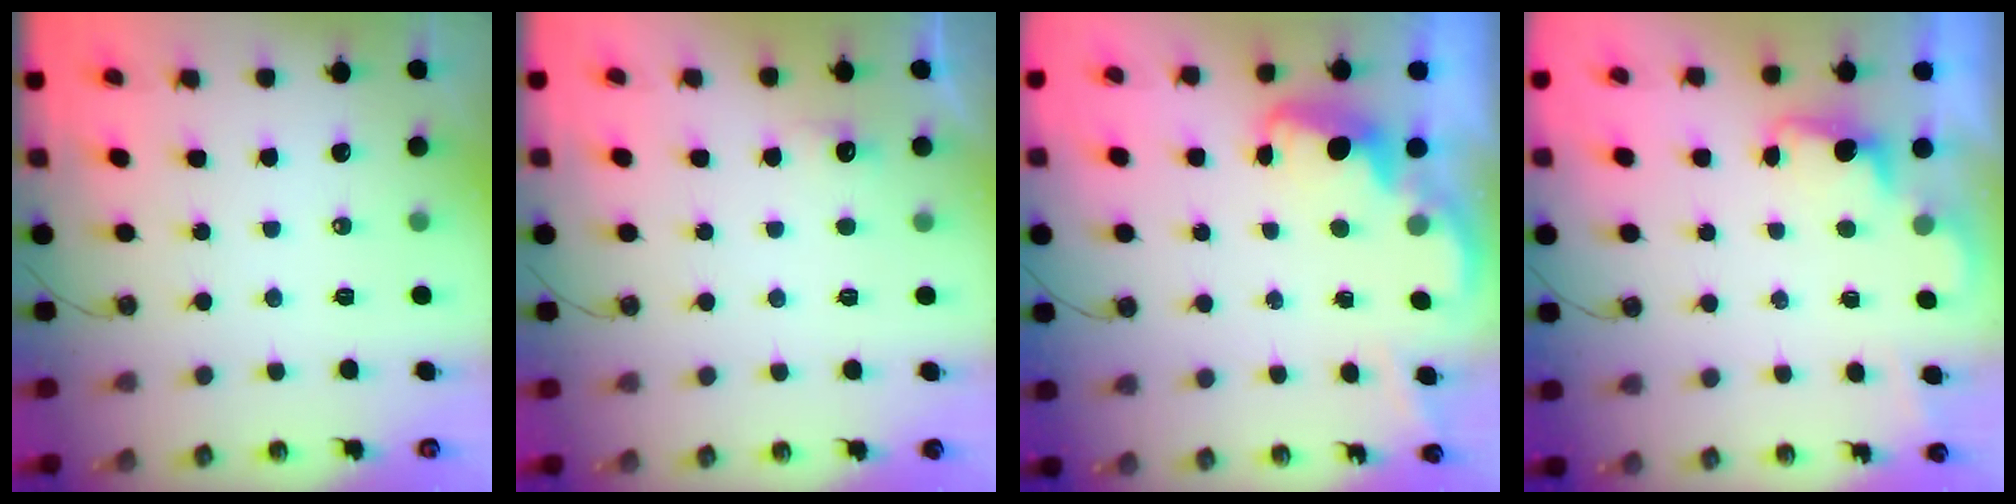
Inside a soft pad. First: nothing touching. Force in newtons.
{"total": 2.9, "press": 2.7, "slide": 0.9}
{"total": 2.8, "press": 2.6, "slide": 0.8}
{"total": 1.3, "press": 1.0, "slide": 0.9}